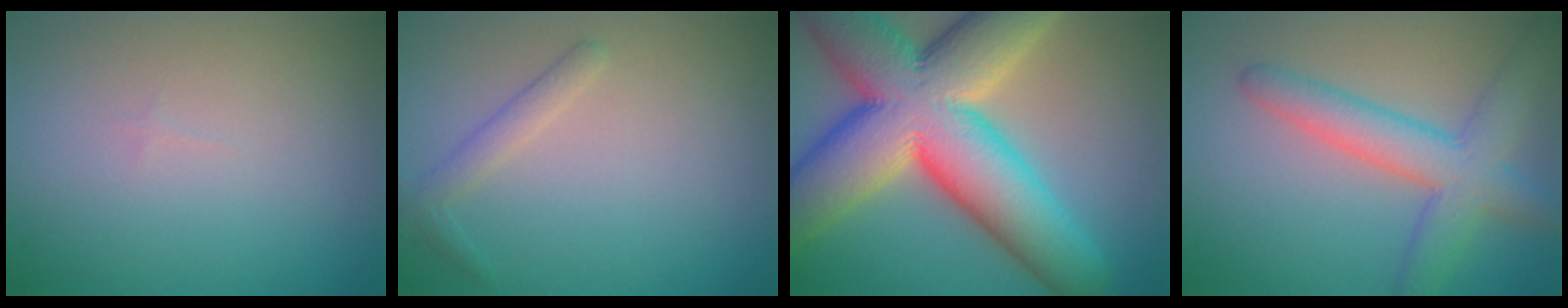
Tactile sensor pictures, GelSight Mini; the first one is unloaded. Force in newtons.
{"total": 1.6, "press": 1.6, "slide": 0.1}
{"total": 17.0, "press": 17.0, "slide": 1.0}
{"total": 5.3, "press": 5.3, "slide": 0.1}